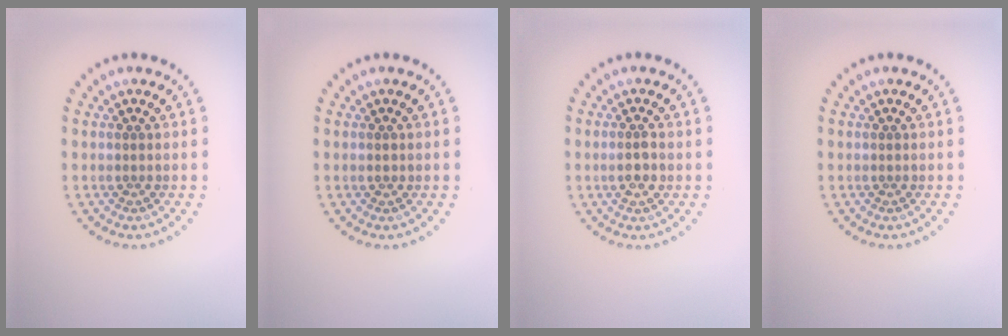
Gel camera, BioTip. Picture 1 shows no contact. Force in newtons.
{"total": 0.7, "press": 0.7, "slide": 0.1}
{"total": 1.5, "press": 1.5, "slide": 0.2}
{"total": 0.0}